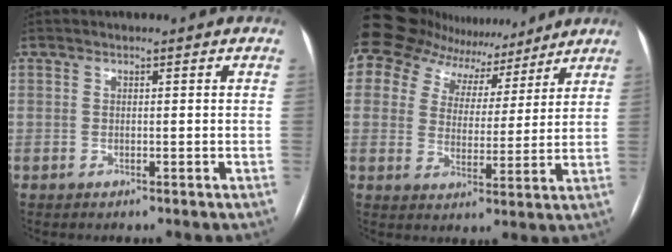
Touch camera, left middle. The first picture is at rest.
{"total": 12.2, "force": [11.7, 3.5, 0.5], "torque": [-0.001, 0.003, 0.168]}